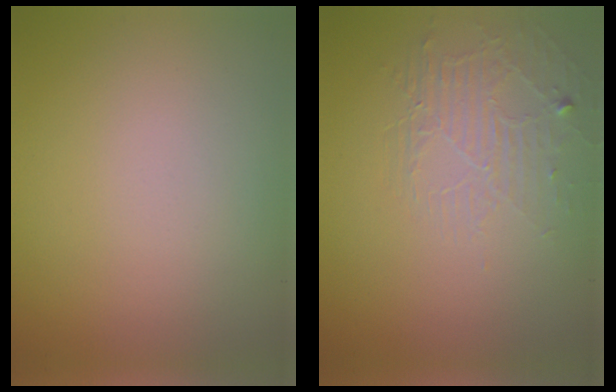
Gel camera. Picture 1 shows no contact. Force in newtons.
{"total": 1.8, "press": 0.8, "slide": 1.6}